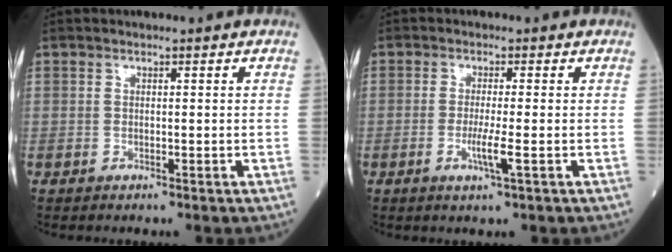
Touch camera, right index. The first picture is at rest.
{"total": 3.3, "force": [-0.9, -0.3, 3.2], "torque": [-0.060, -0.007, -0.018]}